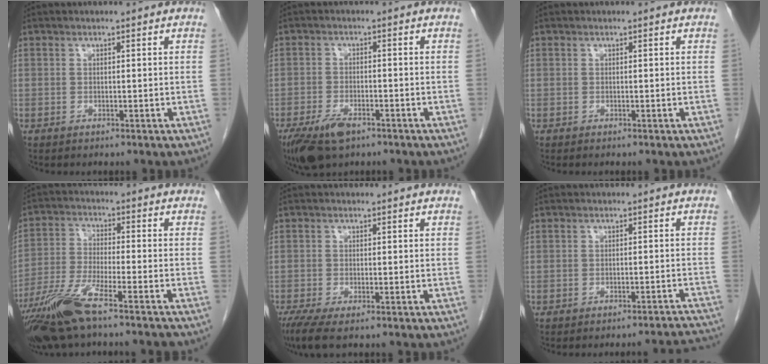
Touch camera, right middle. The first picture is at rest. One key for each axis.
{"total": 7.0, "fx": -4.5, "fy": 2.8, "fz": 4.5, "tx": -0.088, "ty": -0.011, "tz": -0.078}
{"total": 0.0}
{"total": 11.2, "fx": -8.1, "fy": 0.0, "fz": 7.7, "tx": -0.153, "ty": -0.027, "tz": -0.149}
{"total": 3.8, "fx": -2.5, "fy": 0.5, "fz": 2.8, "tx": -0.058, "ty": -0.015, "tz": -0.047}
{"total": 8.4, "fx": -8.3, "fy": -0.7, "fz": 1.1, "tx": 0.004, "ty": -0.003, "tz": -0.092}